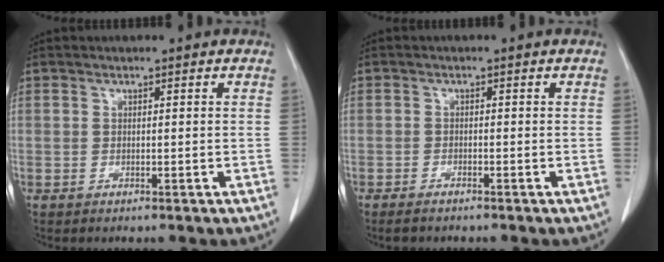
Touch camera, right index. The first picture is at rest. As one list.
[{"total": 1.5, "force": [-1.3, 0.4, 0.7], "torque": [-0.016, -0.003, -0.019]}]